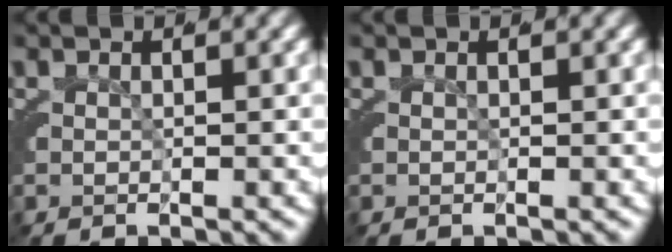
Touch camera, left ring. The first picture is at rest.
{"total": 0.0}